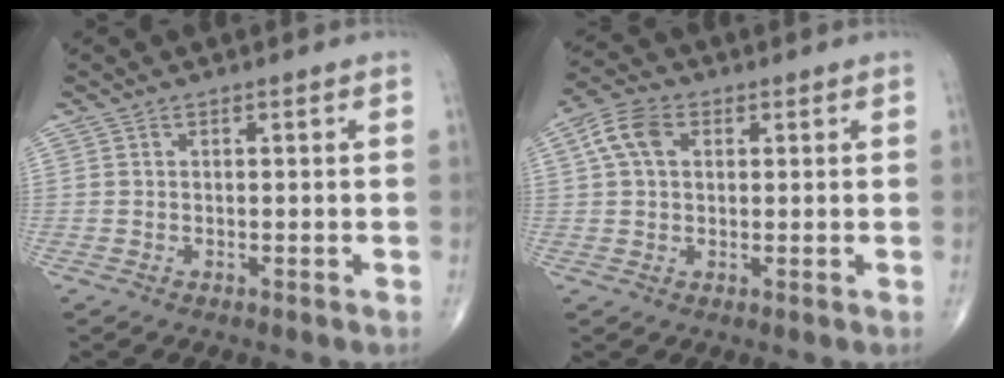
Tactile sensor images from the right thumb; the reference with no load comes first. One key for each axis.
{"total": 6.4, "fx": 1.8, "fy": 4.3, "fz": 4.4, "tx": -0.087, "ty": 0.015, "tz": 0.029}